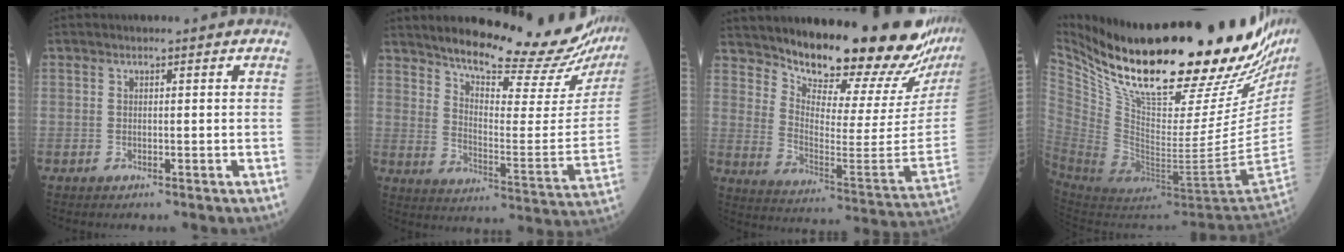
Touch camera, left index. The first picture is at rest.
{"total": 24.8, "force": [22.5, 2.8, 10.0], "torque": [-0.147, -0.089, 0.288]}
{"total": 21.5, "force": [19.8, 0.7, 8.4], "torque": [-0.141, -0.121, 0.276]}
{"total": 33.9, "force": [25.1, 5.3, 22.1], "torque": [-0.344, -0.061, 0.378]}